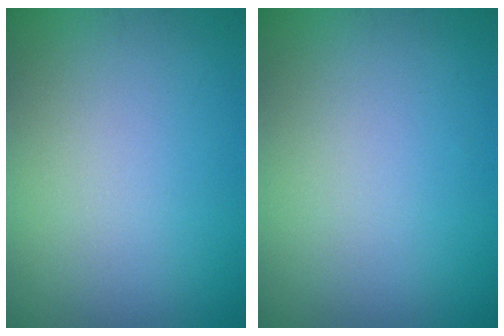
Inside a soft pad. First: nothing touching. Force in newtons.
{"total": 0.0}